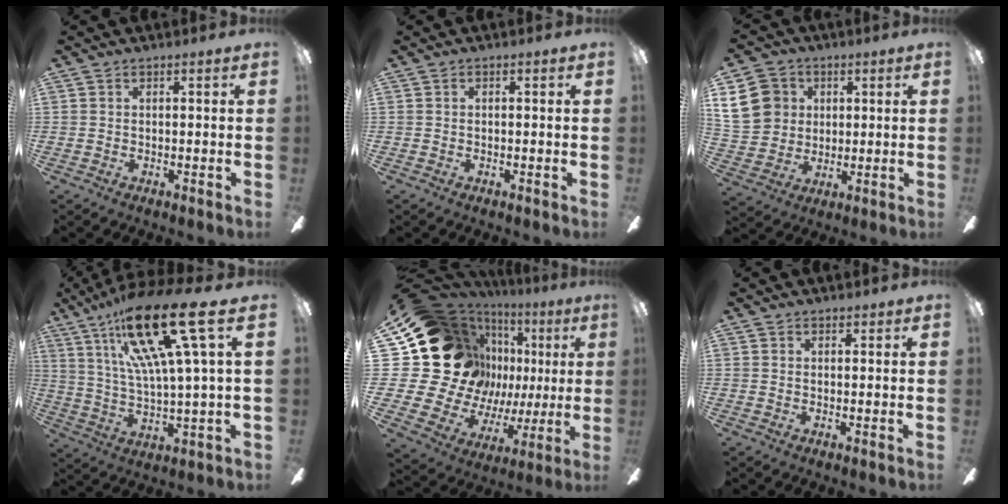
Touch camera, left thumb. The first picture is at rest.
{"total": 0.0}
{"total": 12.8, "force": [4.2, 11.0, 4.8], "torque": [-0.102, 0.005, 0.088]}
{"total": 24.3, "force": [13.1, 4.7, 20.0], "torque": [-0.371, -0.068, 0.197]}
{"total": 27.1, "force": [7.4, 21.8, 14.4], "torque": [-0.303, -0.075, 0.195]}
{"total": 1.2, "force": [1.0, 0.6, 0.0], "torque": [-0.001, 0.000, 0.020]}